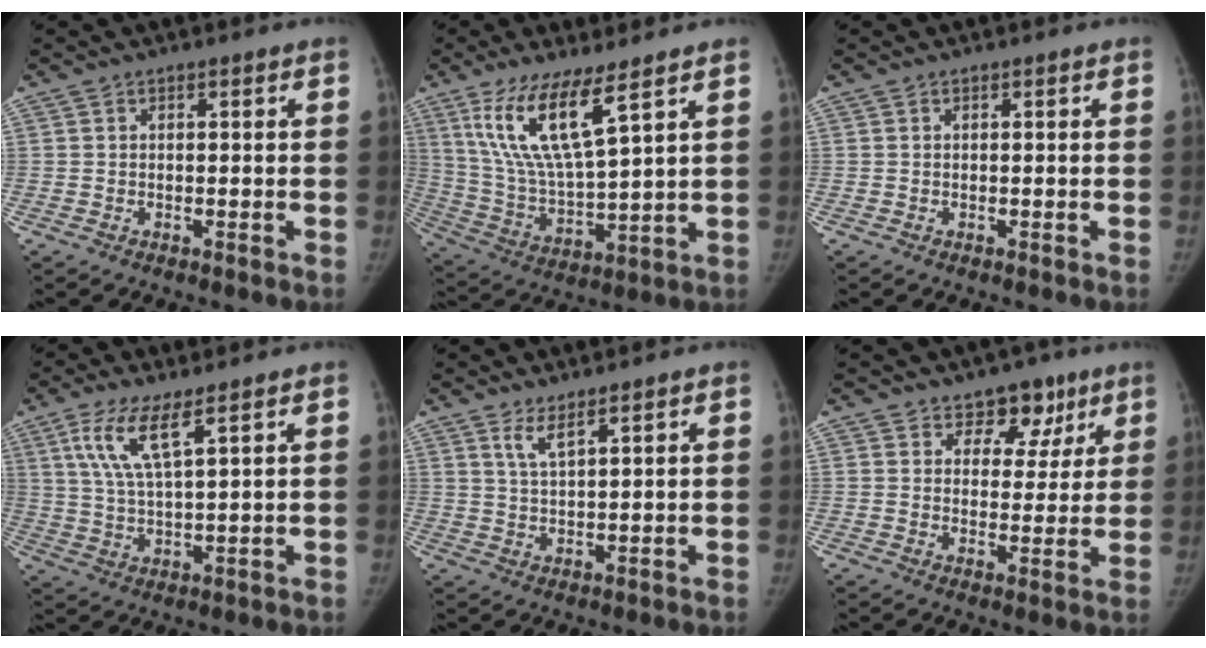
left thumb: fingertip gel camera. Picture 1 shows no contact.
{"total": 14.0, "force": [7.8, 3.0, 11.2], "torque": [-0.225, -0.044, 0.166]}
{"total": 0.0}
{"total": 8.1, "force": [4.4, 1.7, 6.6], "torque": [-0.144, -0.020, 0.095]}
{"total": 3.2, "force": [2.3, 0.5, 2.2], "torque": [-0.047, -0.020, 0.051]}
{"total": 7.0, "force": [4.6, 4.9, 2.0], "torque": [0.018, -0.019, 0.065]}